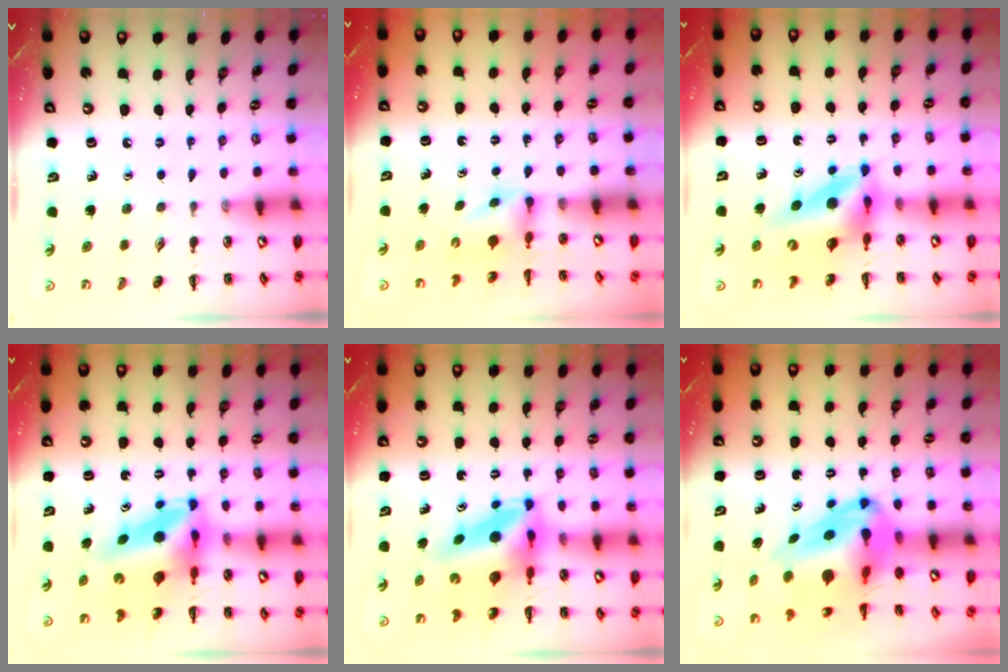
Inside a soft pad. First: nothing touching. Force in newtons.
{"total": 2.7, "press": 2.5, "slide": 1.0}
{"total": 10.6, "press": 10.1, "slide": 3.3}
{"total": 6.9, "press": 6.6, "slide": 2.1}
{"total": 6.9, "press": 6.6, "slide": 2.1}
{"total": 10.8, "press": 10.3, "slide": 3.2}